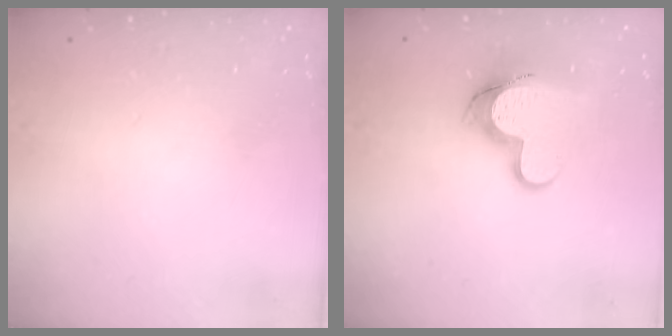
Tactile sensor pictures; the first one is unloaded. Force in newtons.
{"total": 12.7, "press": 12.7, "slide": 1.4}